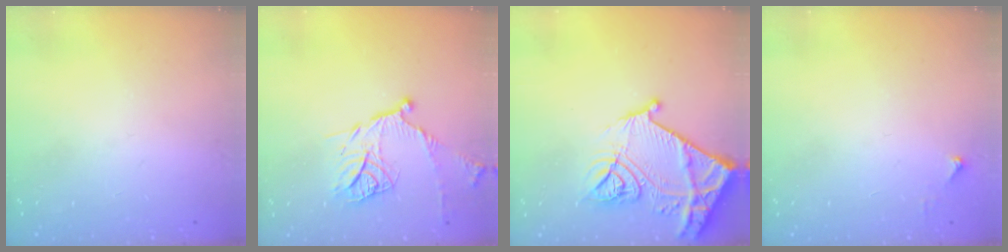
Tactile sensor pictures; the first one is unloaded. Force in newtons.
{"total": 12.4, "press": 12.4, "slide": 1.0}
{"total": 18.3, "press": 18.2, "slide": 2.0}
{"total": 3.5, "press": 3.4, "slide": 0.4}